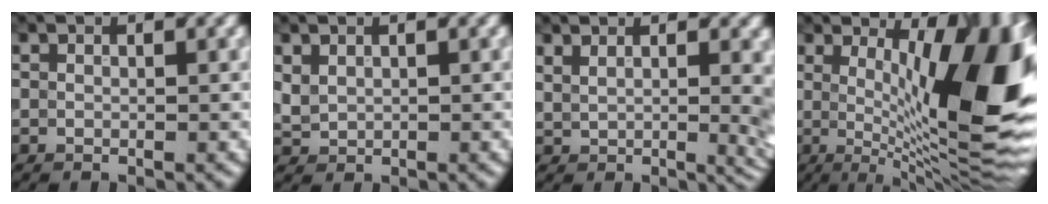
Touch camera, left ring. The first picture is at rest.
{"total": 1.2, "force": [0.6, 0.9, 0.6], "torque": [-0.013, 0.000, 0.018]}
{"total": 6.7, "force": [2.4, 3.4, 5.2], "torque": [-0.028, 0.024, 0.022]}
{"total": 14.7, "force": [1.7, 4.4, 13.9], "torque": [-0.164, 0.006, 0.025]}